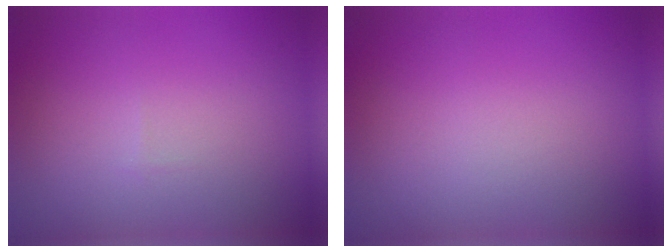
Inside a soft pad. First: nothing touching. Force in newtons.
{"total": 0.0}